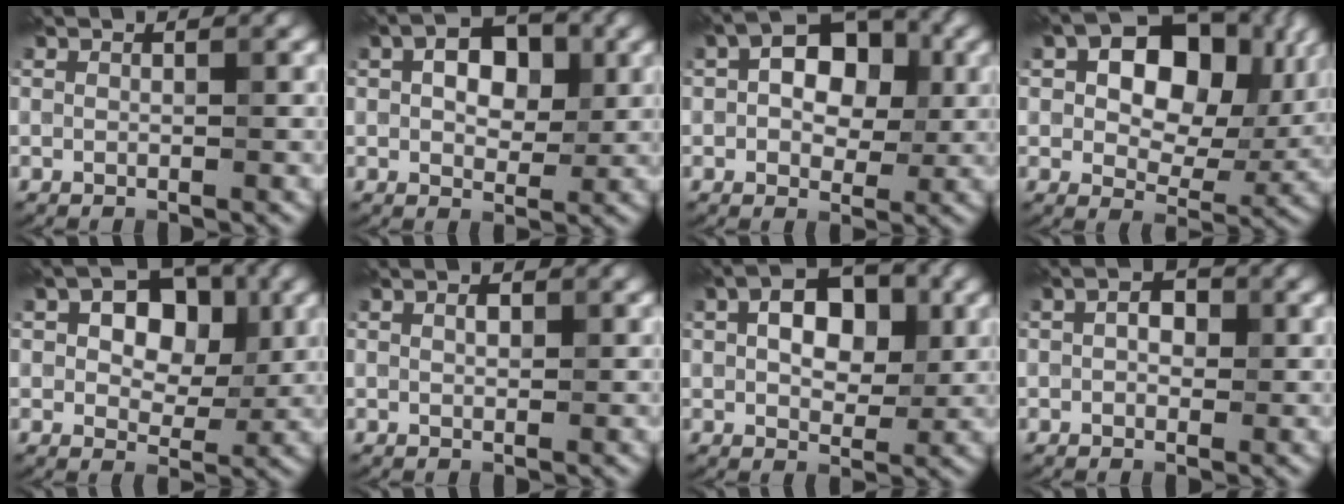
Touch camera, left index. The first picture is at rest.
{"total": 5.0, "force": [1.2, 3.2, 3.7], "torque": [-0.056, 0.005, 0.012]}
{"total": 7.6, "force": [1.3, 4.9, 5.7], "torque": [-0.065, 0.022, 0.002]}
{"total": 12.8, "force": [3.3, 8.0, 9.5], "torque": [-0.131, 0.008, 0.052]}
{"total": 7.2, "force": [1.7, 4.6, 5.3], "torque": [-0.069, 0.007, 0.012]}
{"total": 0.8, "force": [0.3, 0.4, 0.6], "torque": [-0.012, 0.001, 0.005]}
{"total": 5.9, "force": [1.4, 3.7, 4.3], "torque": [-0.067, 0.007, 0.011]}
{"total": 2.2, "force": [0.4, 1.5, 1.6], "torque": [-0.019, 0.003, -0.005]}